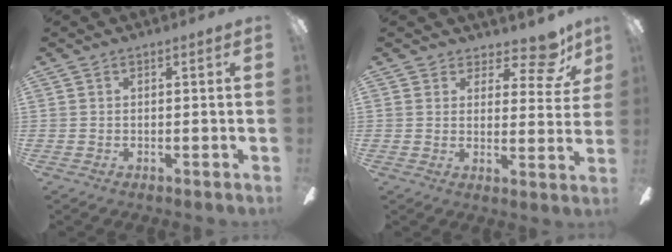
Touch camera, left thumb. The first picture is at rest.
{"total": 8.6, "force": [6.1, 4.0, 4.5], "torque": [-0.056, -0.040, 0.108]}